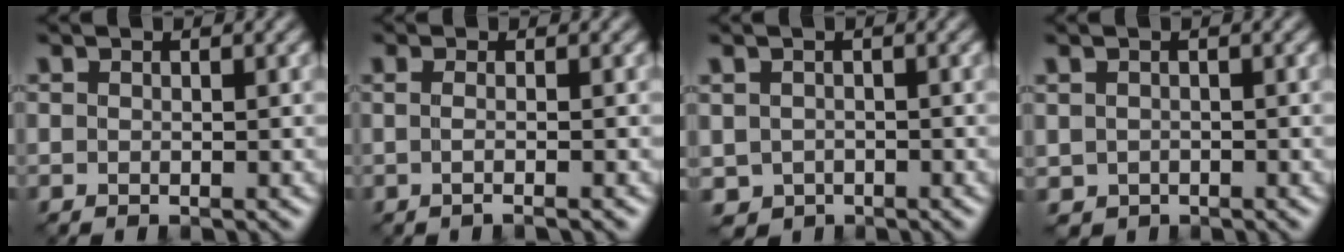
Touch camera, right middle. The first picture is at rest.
{"total": 1.6, "force": [-0.3, 0.2, 1.6], "torque": [-0.029, -0.002, -0.010]}
{"total": 1.7, "force": [-0.7, 1.4, 0.7], "torque": [-0.021, -0.005, -0.014]}
{"total": 1.0, "force": [-0.3, 0.9, 0.4], "torque": [-0.011, -0.004, -0.004]}